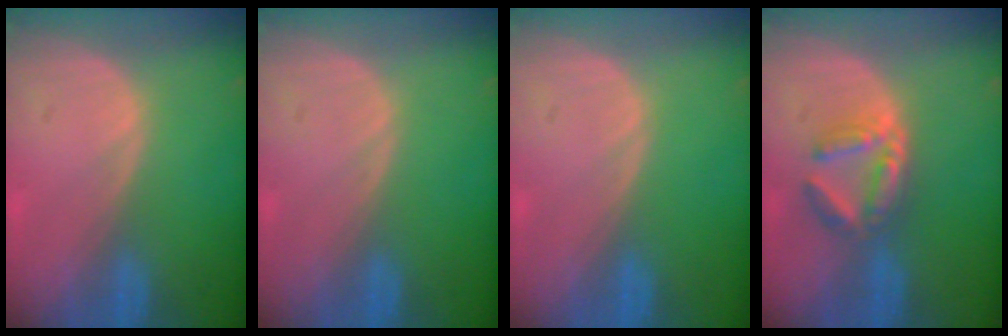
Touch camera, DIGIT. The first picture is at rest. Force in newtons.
{"total": 0.0}
{"total": 0.0}
{"total": 5.6, "press": 5.4, "slide": 1.3}